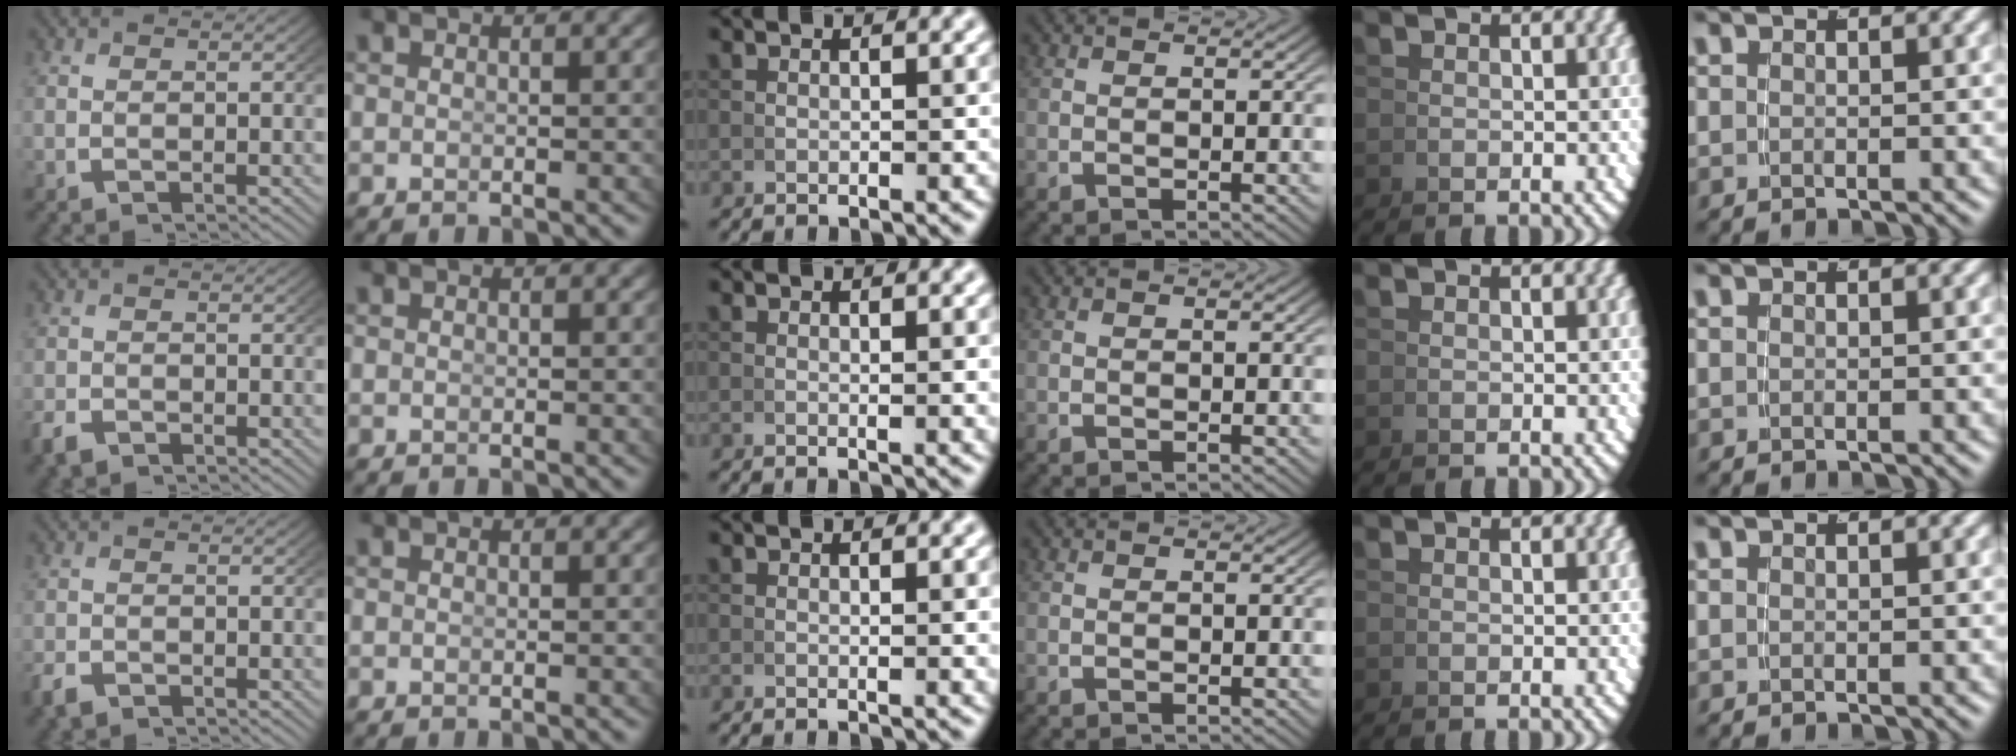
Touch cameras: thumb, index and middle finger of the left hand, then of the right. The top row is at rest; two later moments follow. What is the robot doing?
{"motion": "grasp_and_lifting", "object": "calculator"}